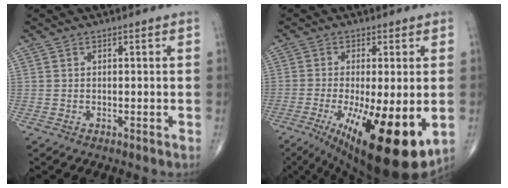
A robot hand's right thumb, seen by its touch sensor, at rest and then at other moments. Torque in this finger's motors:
{"motor_torque": [2.51, 2.49, 1.25, -0.51, 0.43]}